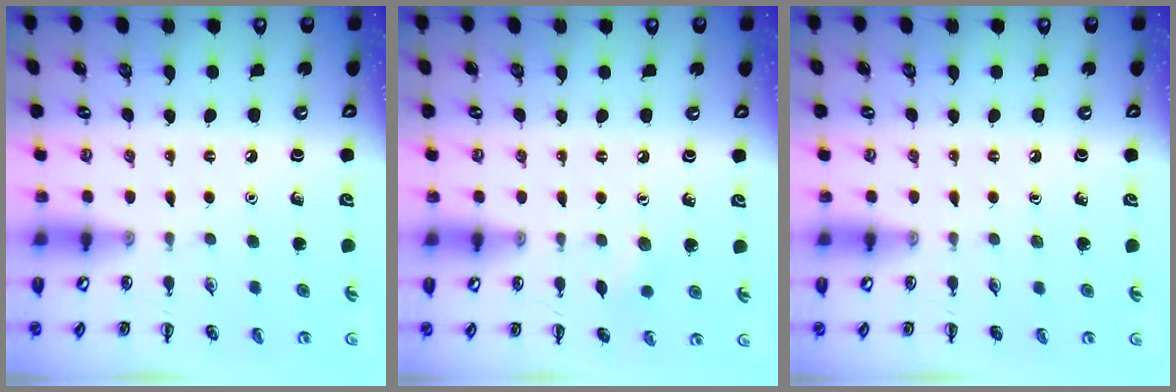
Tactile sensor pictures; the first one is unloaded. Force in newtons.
{"total": 5.0, "press": 4.9, "slide": 1.0}
{"total": 0.0}